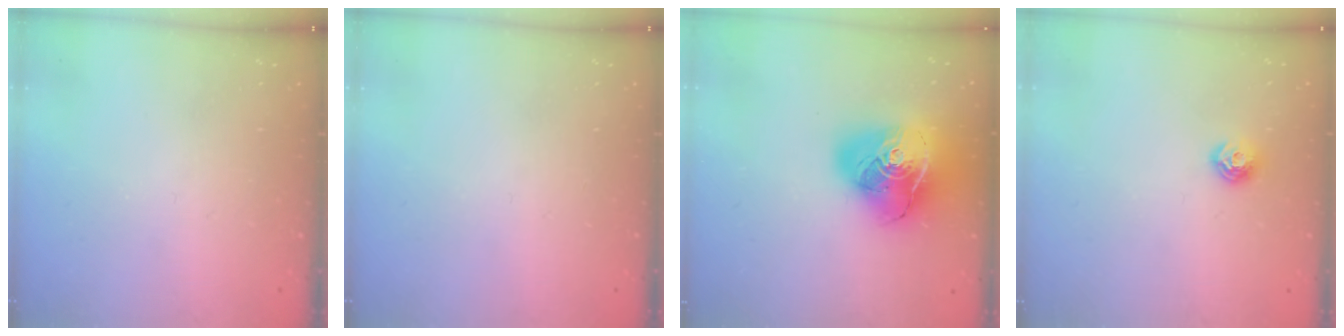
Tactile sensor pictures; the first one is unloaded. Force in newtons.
{"total": 0.0}
{"total": 22.2, "press": 22.0, "slide": 2.8}
{"total": 8.0, "press": 8.0, "slide": 1.0}